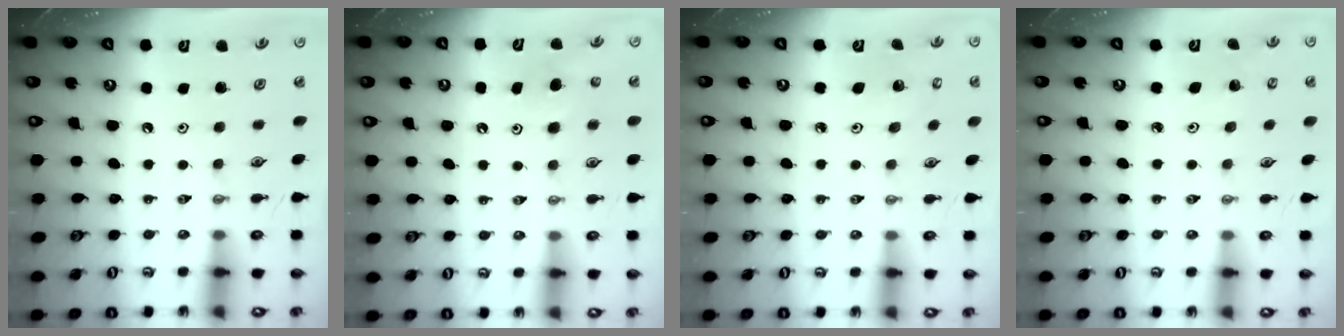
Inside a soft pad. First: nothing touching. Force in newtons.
{"total": 5.5, "press": 5.4, "slide": 1.1}
{"total": 3.9, "press": 3.9, "slide": 0.3}
{"total": 2.3, "press": 2.3, "slide": 0.2}